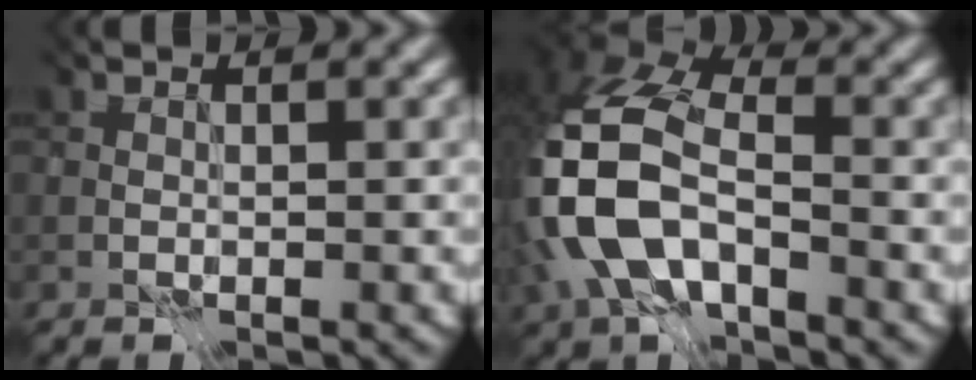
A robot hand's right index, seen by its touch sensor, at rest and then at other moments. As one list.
[{"total": 9.6, "force": [-4.7, 4.7, 6.9], "torque": [-0.180, -0.017, -0.072]}]